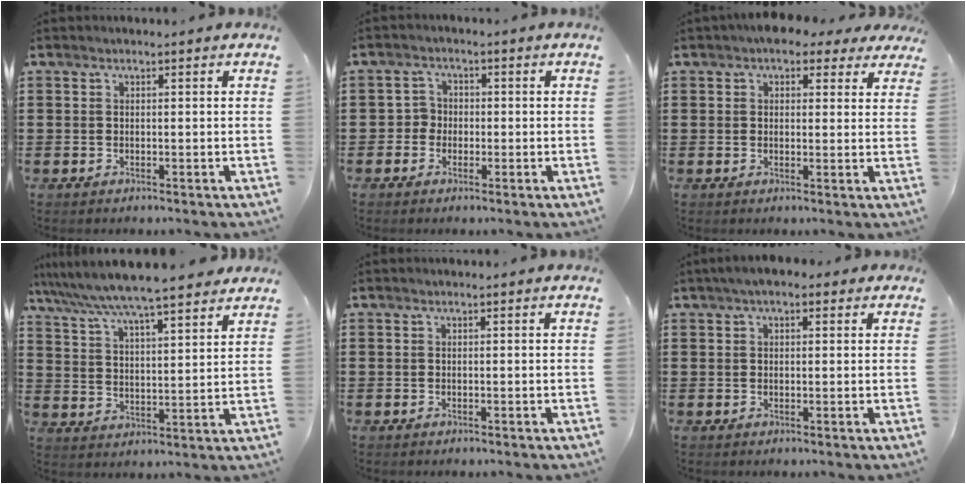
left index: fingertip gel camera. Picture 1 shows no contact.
{"total": 2.4, "force": [-0.9, 2.2, 0.4], "torque": [-0.020, 0.006, -0.023]}
{"total": 4.0, "force": [3.1, 2.1, 1.6], "torque": [-0.034, 0.002, 0.054]}
{"total": 6.7, "force": [6.2, -0.1, 2.6], "torque": [-0.077, -0.034, 0.103]}
{"total": 0.0}
{"total": 2.5, "force": [1.4, 1.4, 1.6], "torque": [-0.036, 0.011, 0.025]}